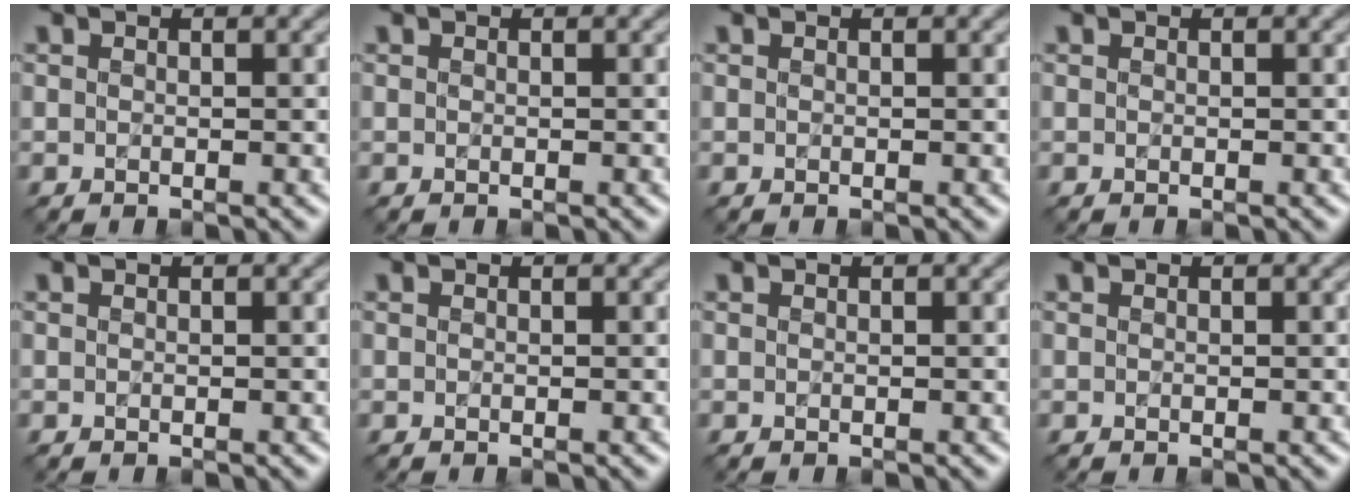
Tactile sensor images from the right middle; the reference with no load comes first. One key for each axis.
{"total": 0.0}
{"total": 0.0}
{"total": 0.0}
{"total": 0.0}
{"total": 0.0}
{"total": 0.0}
{"total": 0.0}